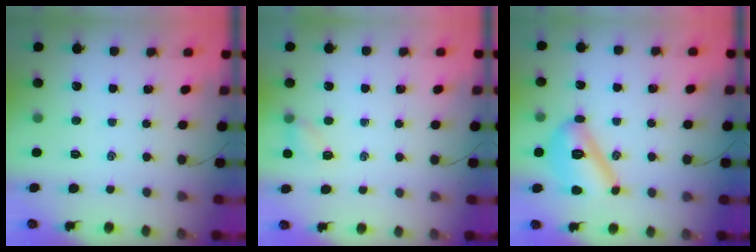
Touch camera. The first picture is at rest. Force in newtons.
{"total": 4.9, "press": 4.7, "slide": 1.5}
{"total": 12.0, "press": 11.9, "slide": 0.8}